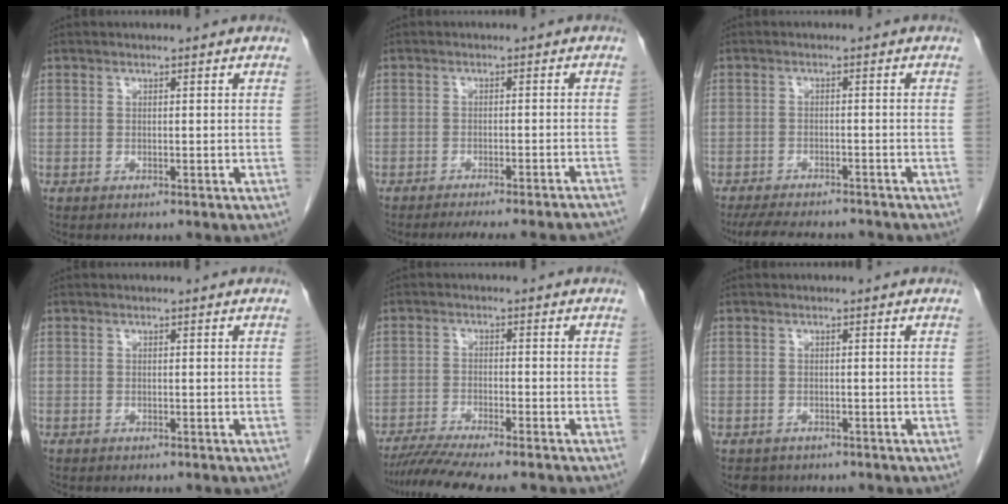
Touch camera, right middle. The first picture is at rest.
{"total": 16.1, "force": [-15.1, 1.0, 5.6], "torque": [-0.055, -0.009, -0.175]}
{"total": 10.9, "force": [-9.8, 2.4, 4.2], "torque": [-0.073, -0.009, -0.135]}
{"total": 0.0}
{"total": 8.8, "force": [-7.6, -0.3, 4.5], "torque": [-0.066, -0.019, -0.122]}
{"total": 2.5, "force": [-1.9, 1.5, 0.4], "torque": [-0.008, 0.000, -0.027]}